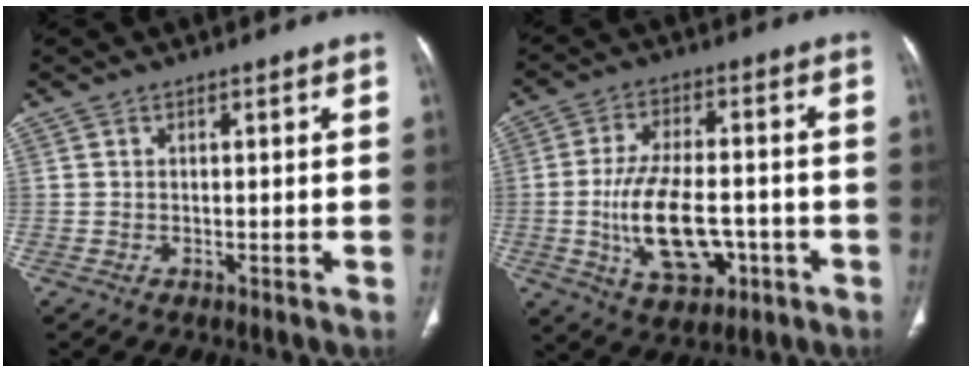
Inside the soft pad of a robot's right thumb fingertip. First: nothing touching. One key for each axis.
{"total": 14.2, "fx": -3.4, "fy": 7.7, "fz": 11.5, "tx": -0.194, "ty": 0.014, "tz": -0.047}